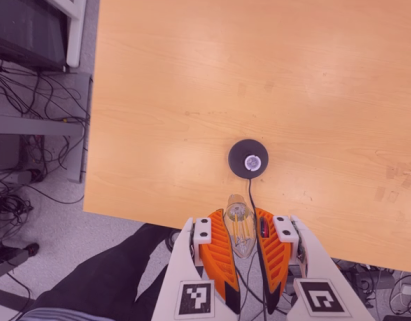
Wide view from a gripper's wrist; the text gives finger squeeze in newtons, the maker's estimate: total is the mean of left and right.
{"total": 19.3, "left": 24.2, "right": 14.3}